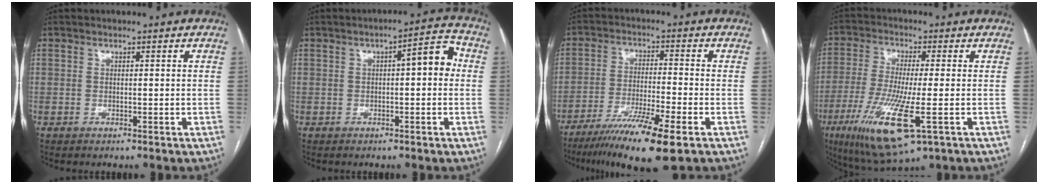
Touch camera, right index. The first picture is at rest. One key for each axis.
{"total": 5.9, "fx": 0.6, "fy": 1.5, "fz": 5.7, "tx": -0.075, "ty": 0.025, "tz": 0.004}
{"total": 12.3, "fx": -7.8, "fy": 0.0, "fz": 9.5, "tx": -0.171, "ty": -0.033, "tz": -0.133}
{"total": 14.0, "fx": -5.2, "fy": 2.1, "fz": 12.8, "tx": -0.263, "ty": -0.039, "tz": -0.087}